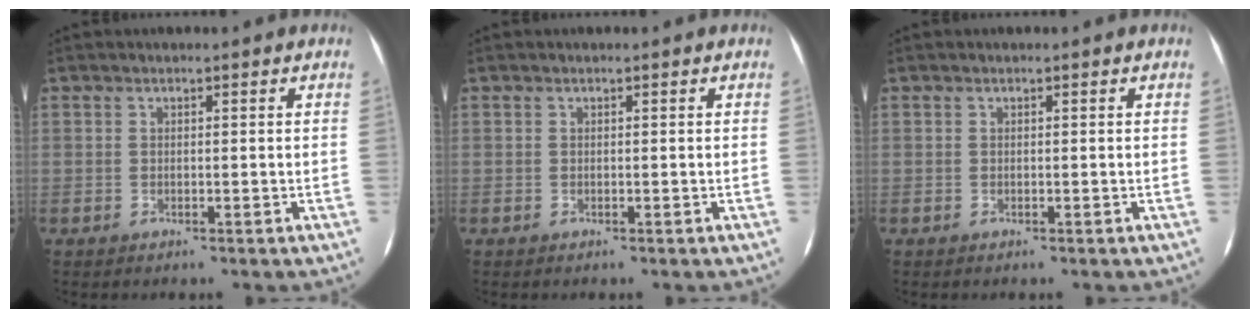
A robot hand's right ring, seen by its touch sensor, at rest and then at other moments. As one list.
[{"total": 0.0}, {"total": 0.0}]